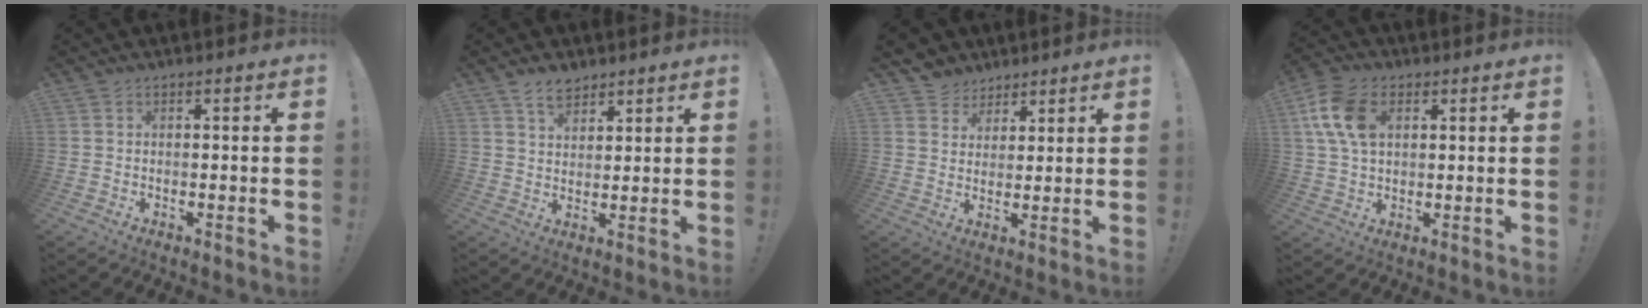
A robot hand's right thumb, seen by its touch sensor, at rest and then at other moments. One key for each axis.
{"total": 5.8, "fx": 4.3, "fy": 3.2, "fz": 2.1, "tx": -0.028, "ty": -0.023, "tz": 0.079}
{"total": 5.2, "fx": 3.4, "fy": 4.0, "fz": 0.1, "tx": -0.004, "ty": -0.029, "tz": 0.067}
{"total": 12.3, "fx": 3.9, "fy": 8.1, "fz": 8.4, "tx": -0.161, "ty": 0.004, "tz": 0.074}